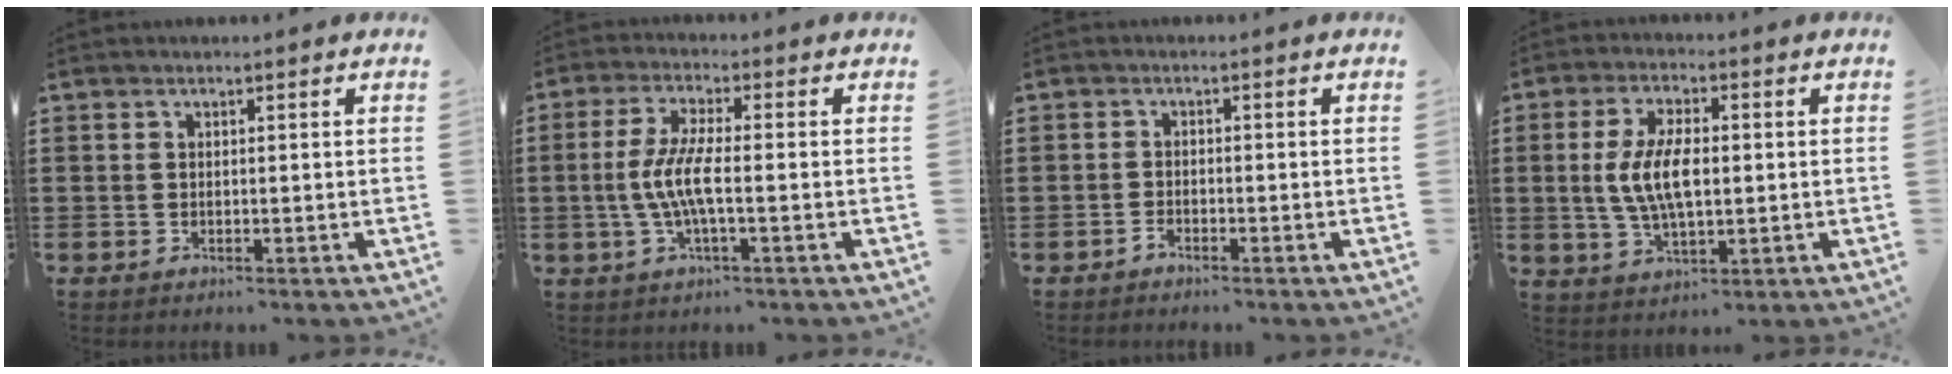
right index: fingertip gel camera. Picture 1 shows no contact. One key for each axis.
{"total": 6.1, "fx": -1.3, "fy": 0.9, "fz": 5.9, "tx": -0.132, "ty": -0.010, "tz": -0.034}
{"total": 1.1, "fx": -1.0, "fy": 0.4, "fz": 0.2, "tx": -0.006, "ty": 0.002, "tz": -0.022}
{"total": 7.8, "fx": 0.2, "fy": 3.3, "fz": 7.1, "tx": -0.160, "ty": 0.000, "tz": -0.006}